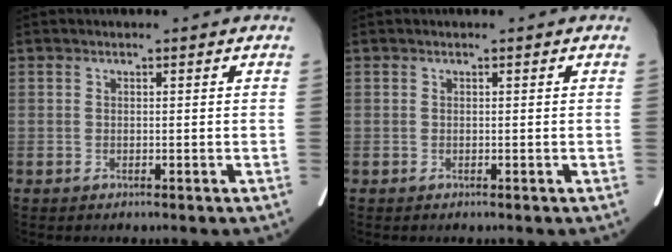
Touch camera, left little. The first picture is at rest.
{"total": 0.0}